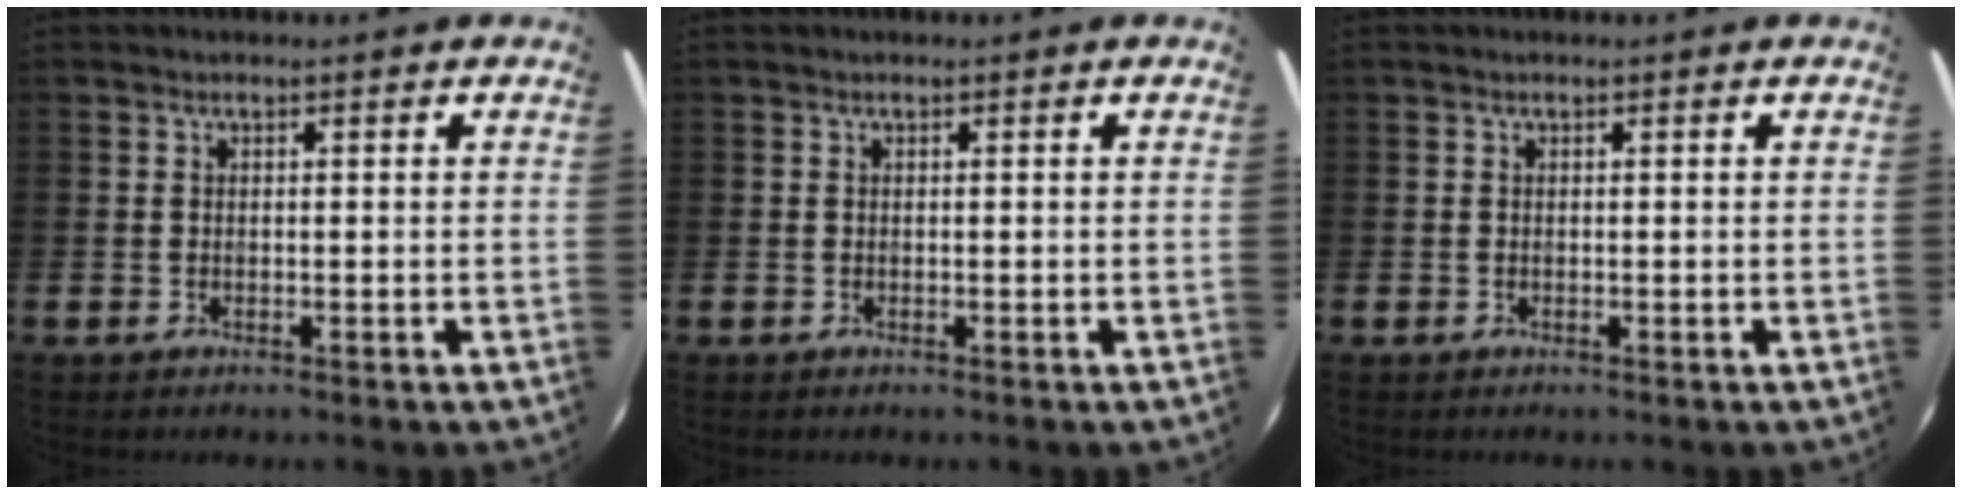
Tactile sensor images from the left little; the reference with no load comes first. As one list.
[{"total": 0.0}, {"total": 0.0}]